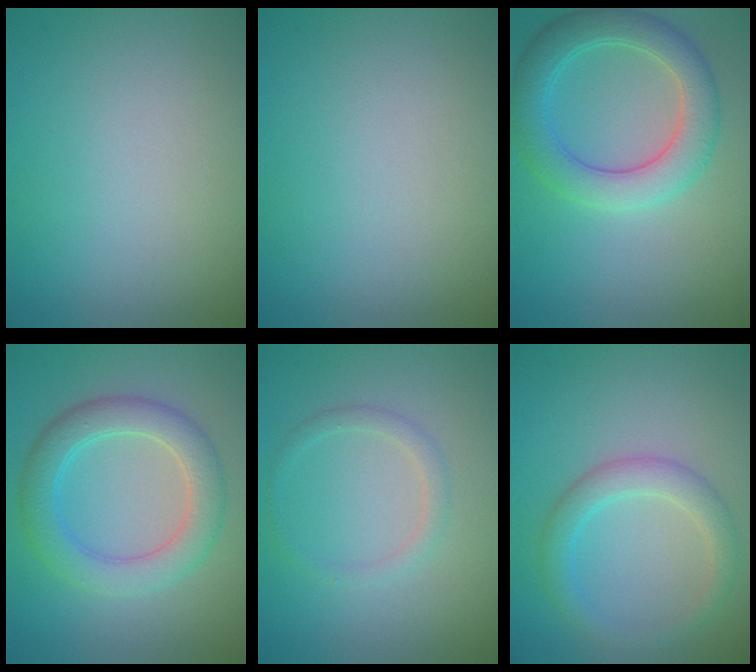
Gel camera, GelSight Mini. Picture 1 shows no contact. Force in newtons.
{"total": 0.0}
{"total": 5.3, "press": 5.3, "slide": 0.2}
{"total": 4.4, "press": 4.4, "slide": 0.2}
{"total": 1.3, "press": 1.3, "slide": 0.1}
{"total": 2.8, "press": 2.8, "slide": 0.1}